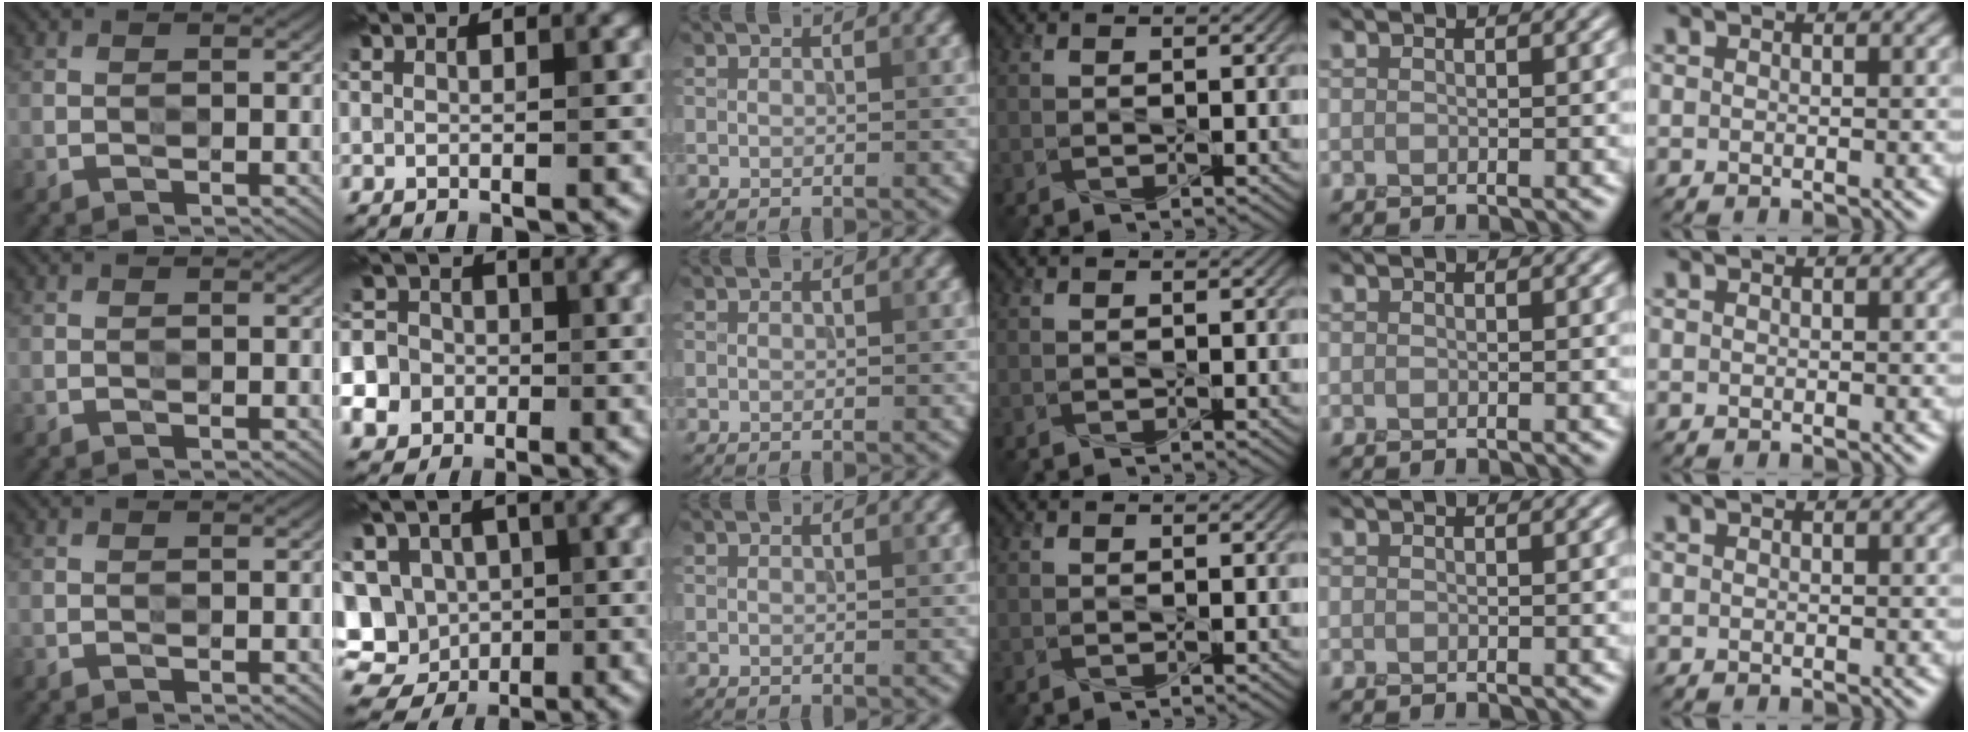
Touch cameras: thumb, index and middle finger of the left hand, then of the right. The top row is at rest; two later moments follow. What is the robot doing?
{"motion": "press", "object": "toy piano key"}